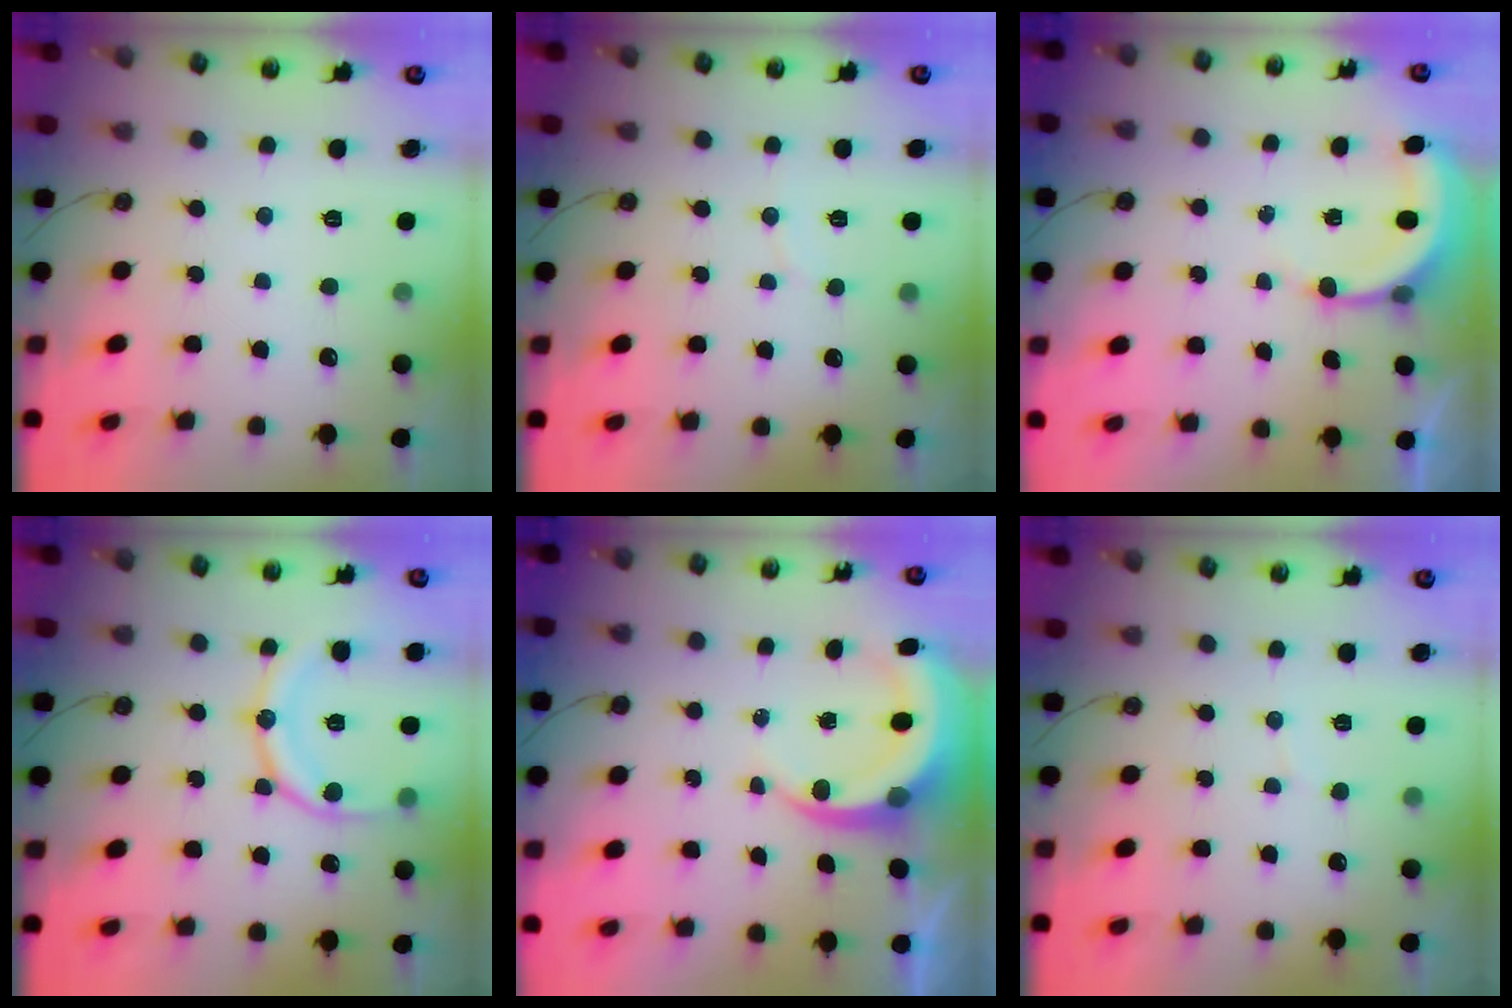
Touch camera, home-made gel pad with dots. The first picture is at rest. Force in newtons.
{"total": 3.2, "press": 3.2, "slide": 0.3}
{"total": 5.0, "press": 5.0, "slide": 0.3}
{"total": 14.3, "press": 14.2, "slide": 1.4}
{"total": 6.5, "press": 6.5, "slide": 0.9}
{"total": 2.8, "press": 2.8, "slide": 0.2}